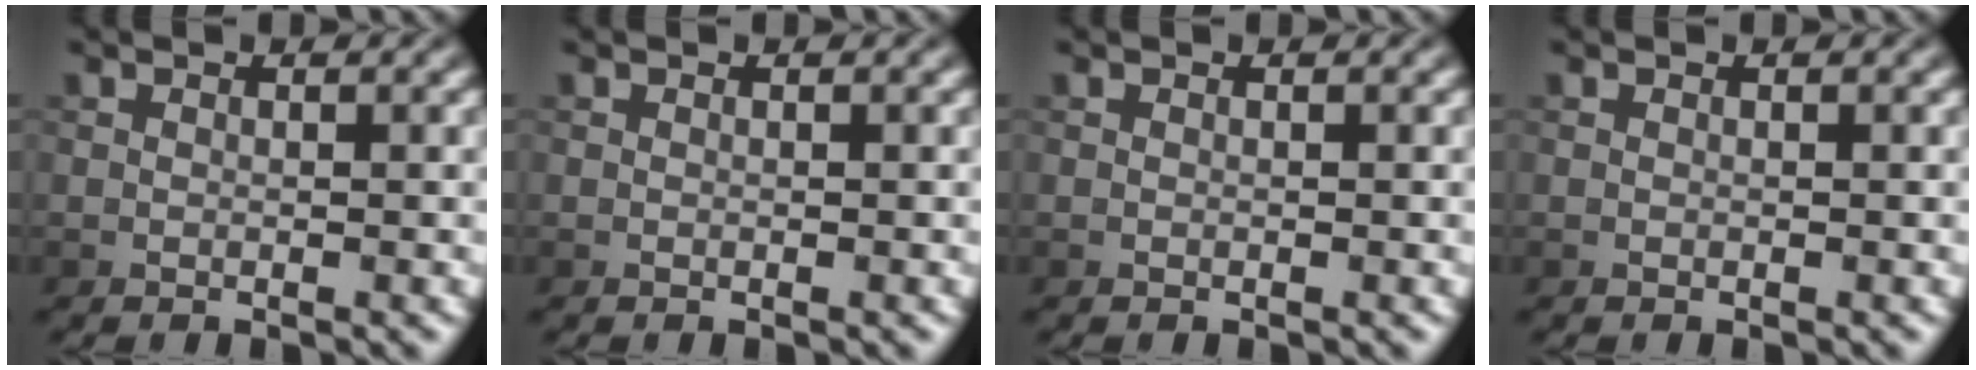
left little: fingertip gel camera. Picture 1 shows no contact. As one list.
[{"total": 0.0}, {"total": 0.0}, {"total": 0.0}]